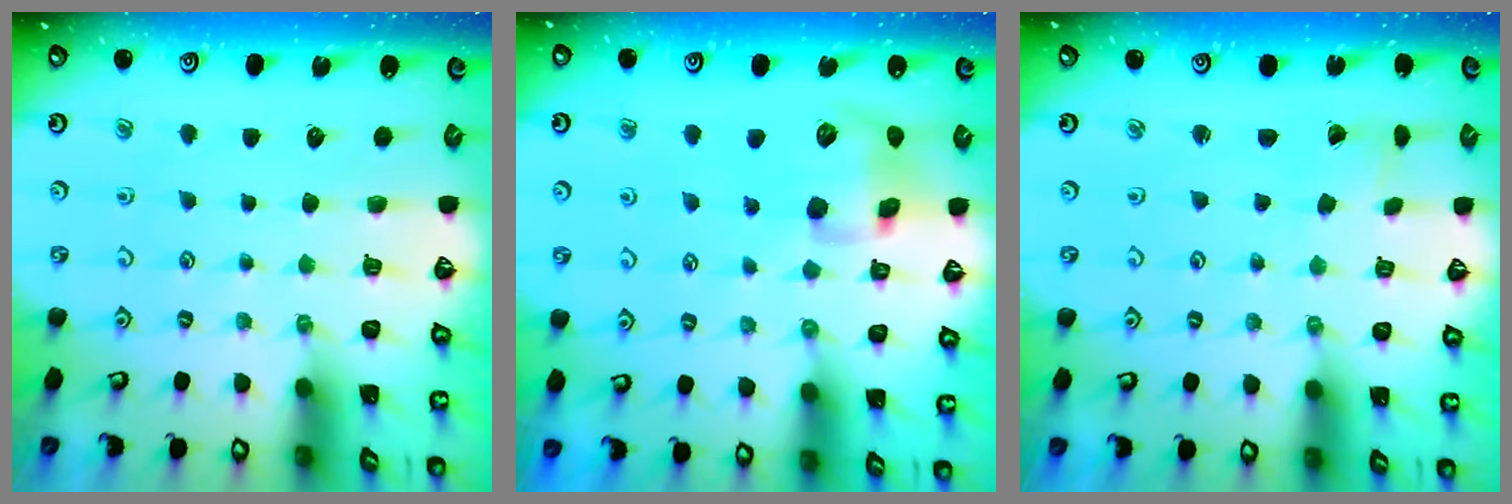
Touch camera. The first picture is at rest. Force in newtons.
{"total": 12.5, "press": 12.4, "slide": 1.7}
{"total": 1.7, "press": 1.7, "slide": 0.3}